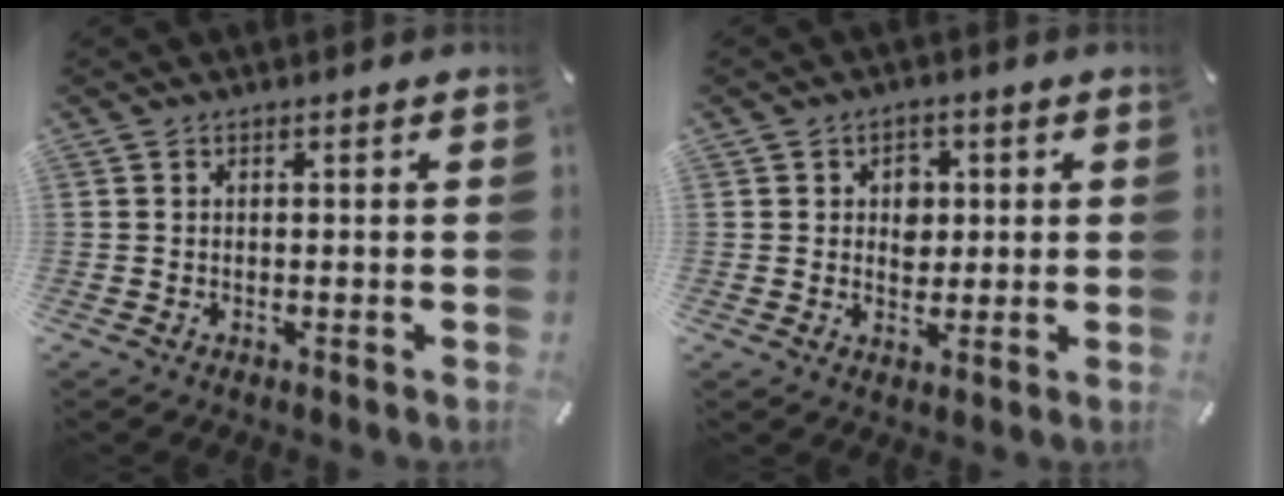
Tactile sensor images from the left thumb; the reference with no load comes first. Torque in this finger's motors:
{"motor_torque": [0.48, 0.84, 0.27, -0.33, 0.14]}